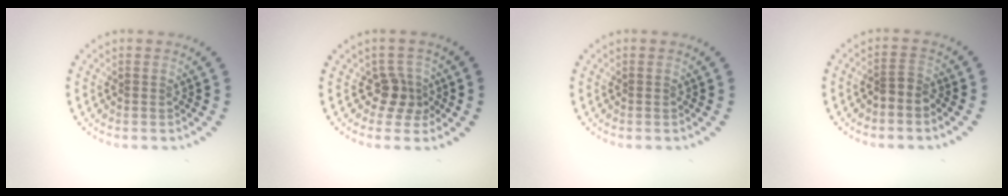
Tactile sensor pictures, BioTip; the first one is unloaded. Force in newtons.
{"total": 2.3, "press": 1.7, "slide": 1.5}
{"total": 0.0}
{"total": 1.6, "press": 1.2, "slide": 1.0}